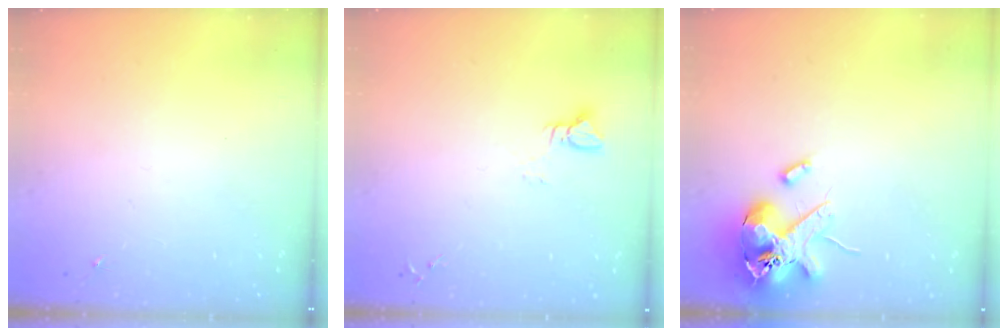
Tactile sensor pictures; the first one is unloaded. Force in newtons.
{"total": 3.0, "press": 3.0, "slide": 0.3}
{"total": 14.4, "press": 14.2, "slide": 2.4}